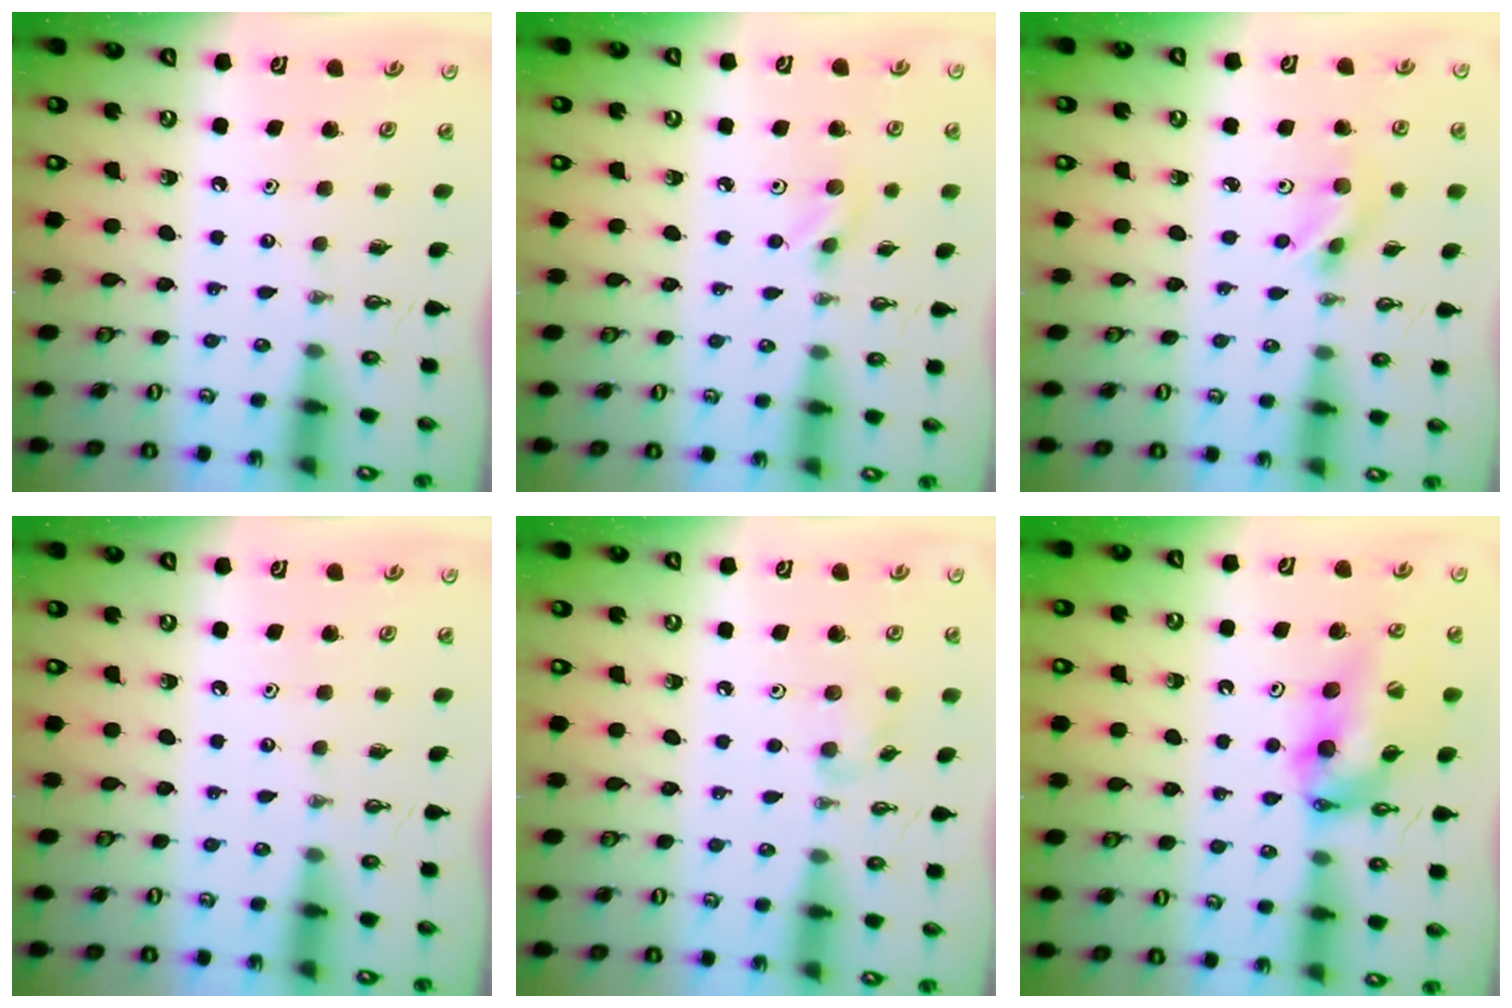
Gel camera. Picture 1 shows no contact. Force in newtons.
{"total": 4.1, "press": 4.0, "slide": 1.1}
{"total": 3.8, "press": 3.0, "slide": 2.3}
{"total": 0.0}
{"total": 5.5, "press": 5.4, "slide": 1.1}
{"total": 12.5, "press": 12.4, "slide": 1.6}